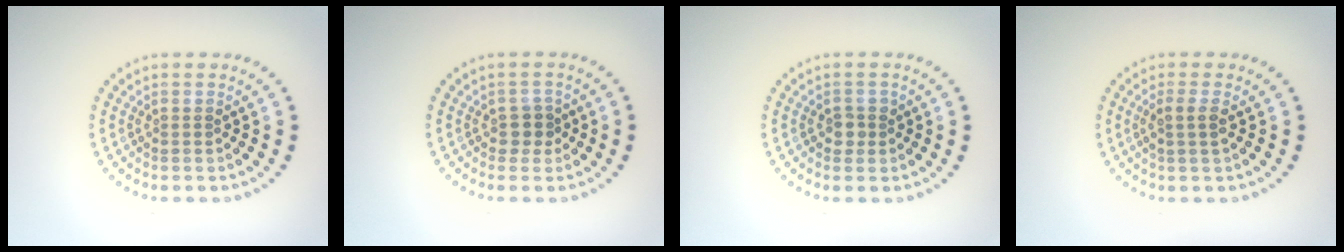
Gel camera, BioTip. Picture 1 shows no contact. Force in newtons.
{"total": 1.7, "press": 1.4, "slide": 1.0}
{"total": 1.4, "press": 1.2, "slide": 0.6}
{"total": 1.5, "press": 1.4, "slide": 0.6}